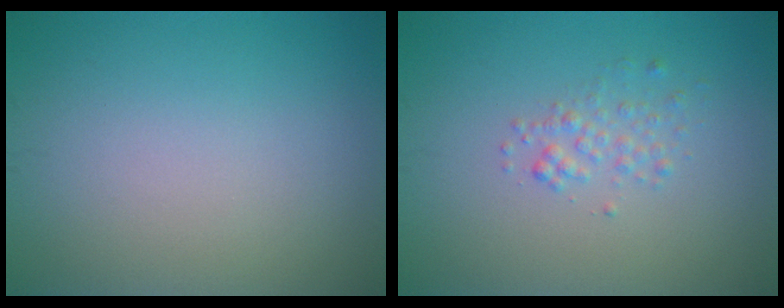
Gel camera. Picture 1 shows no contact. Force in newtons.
{"total": 1.5, "press": 1.5, "slide": 0.1}